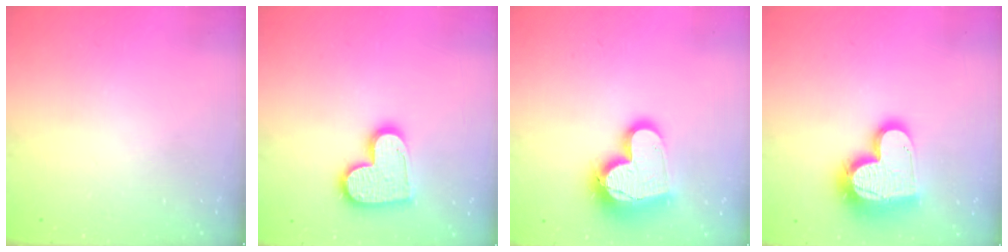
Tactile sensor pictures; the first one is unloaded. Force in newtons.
{"total": 14.3, "press": 14.3, "slide": 1.1}
{"total": 17.1, "press": 17.0, "slide": 1.5}
{"total": 17.7, "press": 17.6, "slide": 1.5}